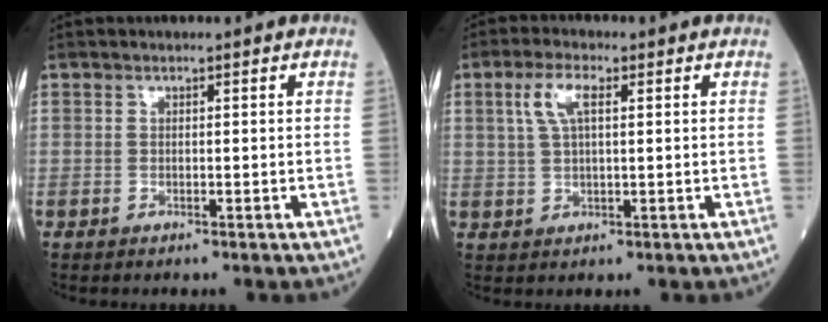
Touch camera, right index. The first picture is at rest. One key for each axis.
{"total": 4.6, "fx": 1.6, "fy": 1.2, "fz": 4.1, "tx": -0.092, "ty": 0.013, "tz": 0.036}